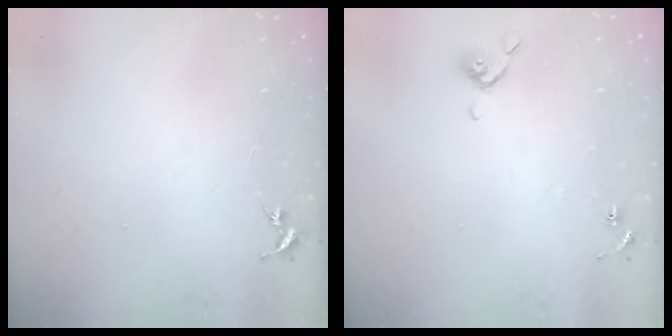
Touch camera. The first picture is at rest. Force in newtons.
{"total": 5.2, "press": 5.1, "slide": 1.0}